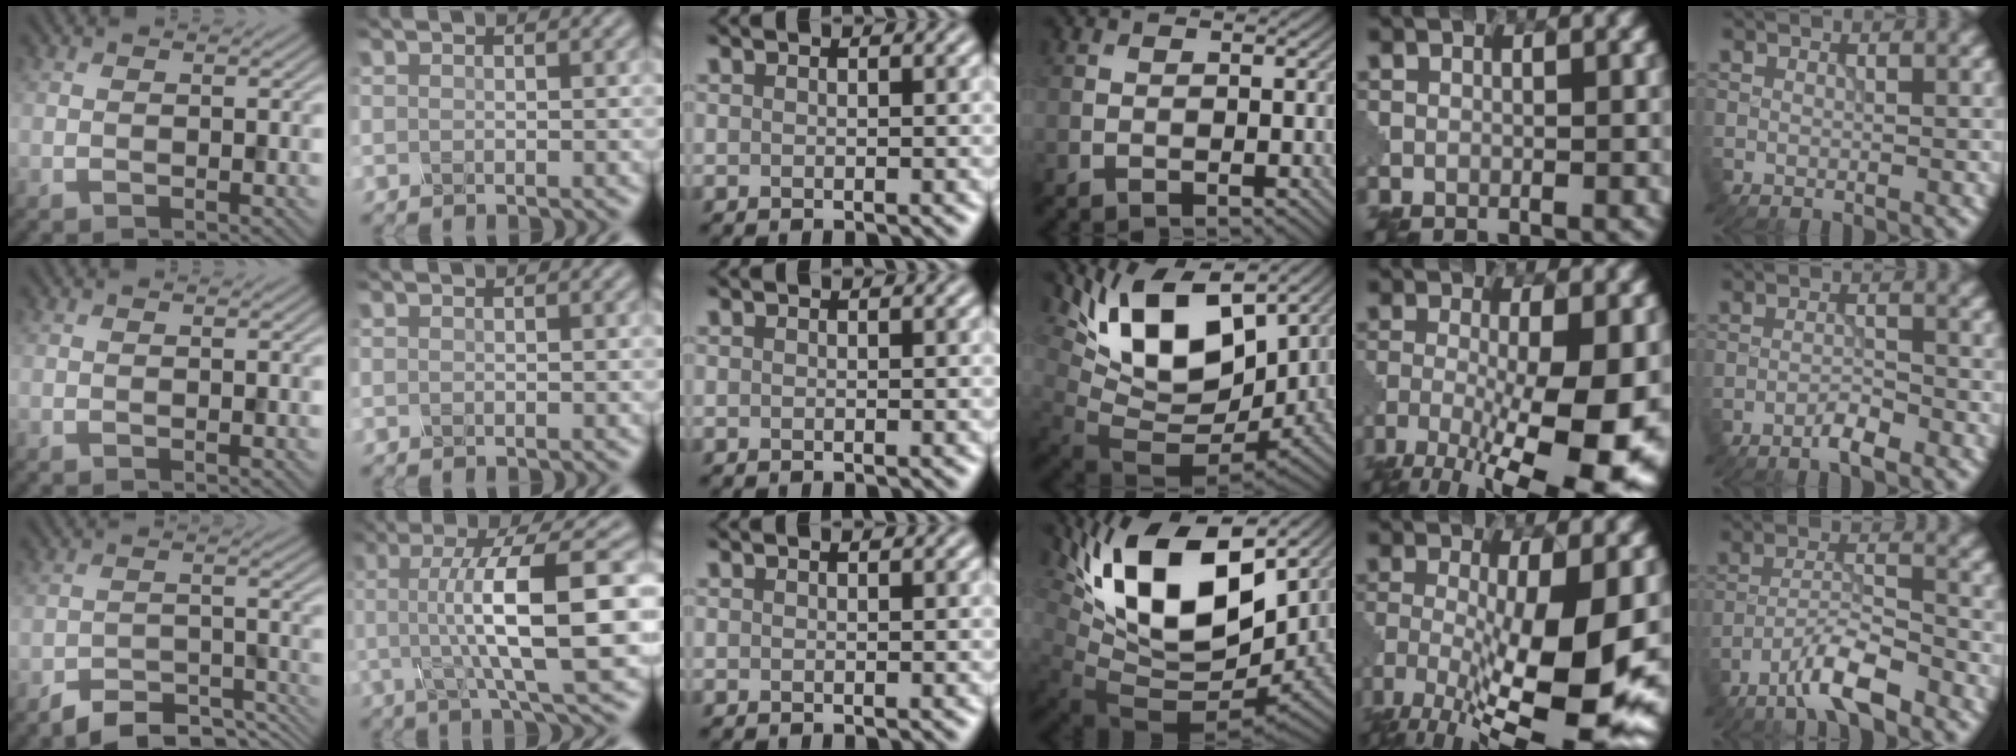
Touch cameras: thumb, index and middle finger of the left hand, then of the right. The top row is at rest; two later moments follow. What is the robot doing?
{"motion": "disassemble", "object": "glue stick"}